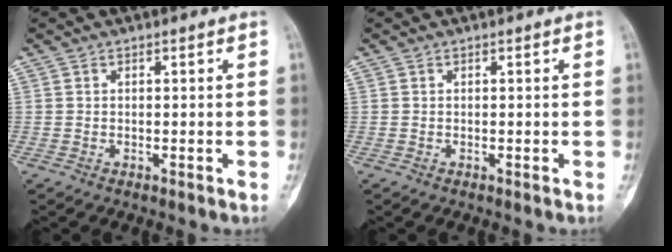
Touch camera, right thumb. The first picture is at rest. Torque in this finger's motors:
{"motor_torque": [0.00, 0.00, 0.04, -0.03, 0.00]}